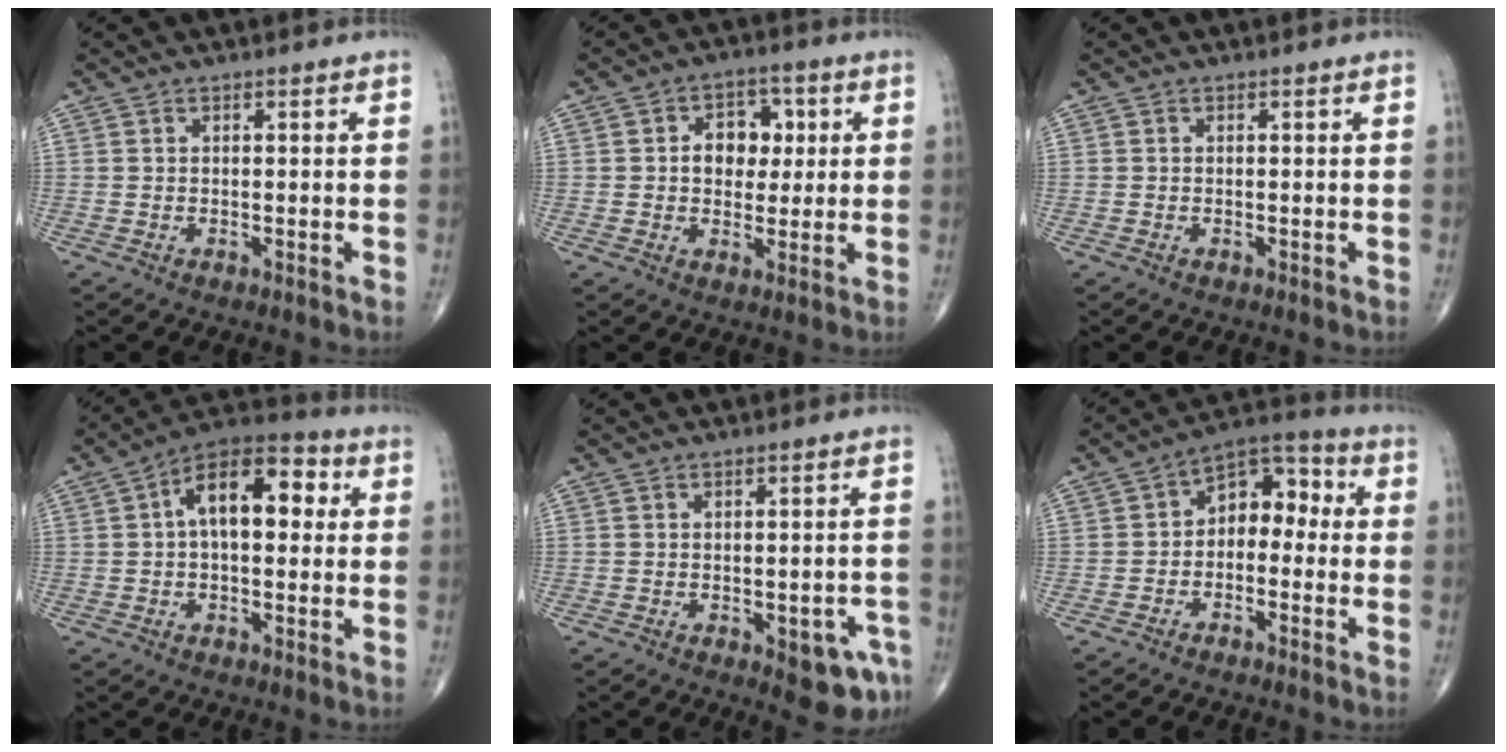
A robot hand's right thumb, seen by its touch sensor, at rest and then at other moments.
{"total": 7.8, "force": [1.2, 5.8, 5.1], "torque": [-0.031, 0.007, 0.016]}
{"total": 0.0}
{"total": 13.2, "force": [2.3, 6.9, 11.0], "torque": [-0.156, 0.036, 0.024]}
{"total": 7.1, "force": [-3.2, 2.9, 5.7], "torque": [-0.050, 0.011, -0.030]}
{"total": 8.6, "force": [-0.7, 5.8, 6.3], "torque": [-0.058, 0.045, -0.032]}